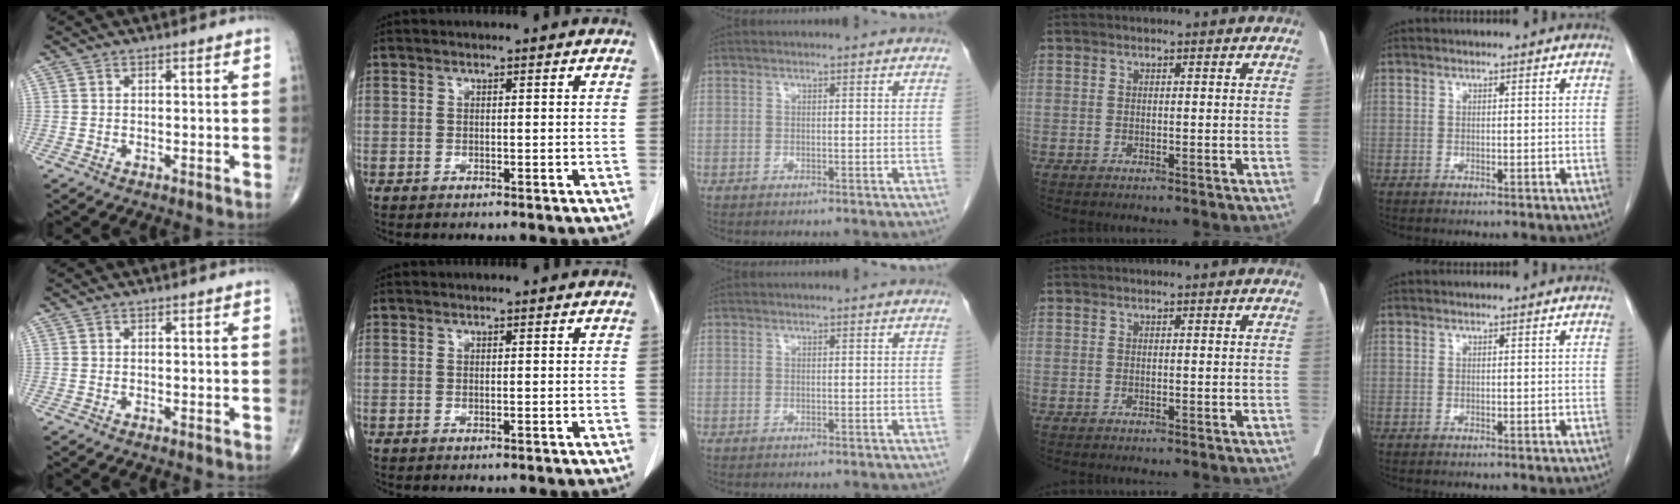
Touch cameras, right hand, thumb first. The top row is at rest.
{}